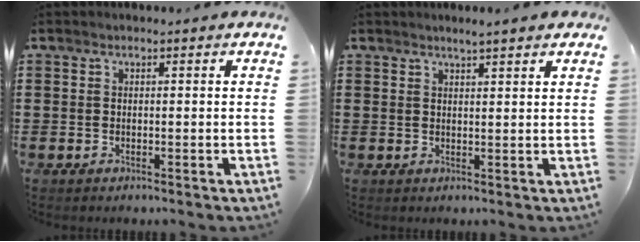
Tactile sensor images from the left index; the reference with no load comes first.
{"total": 2.2, "force": [1.9, -0.3, 0.9], "torque": [-0.021, 0.002, 0.036]}